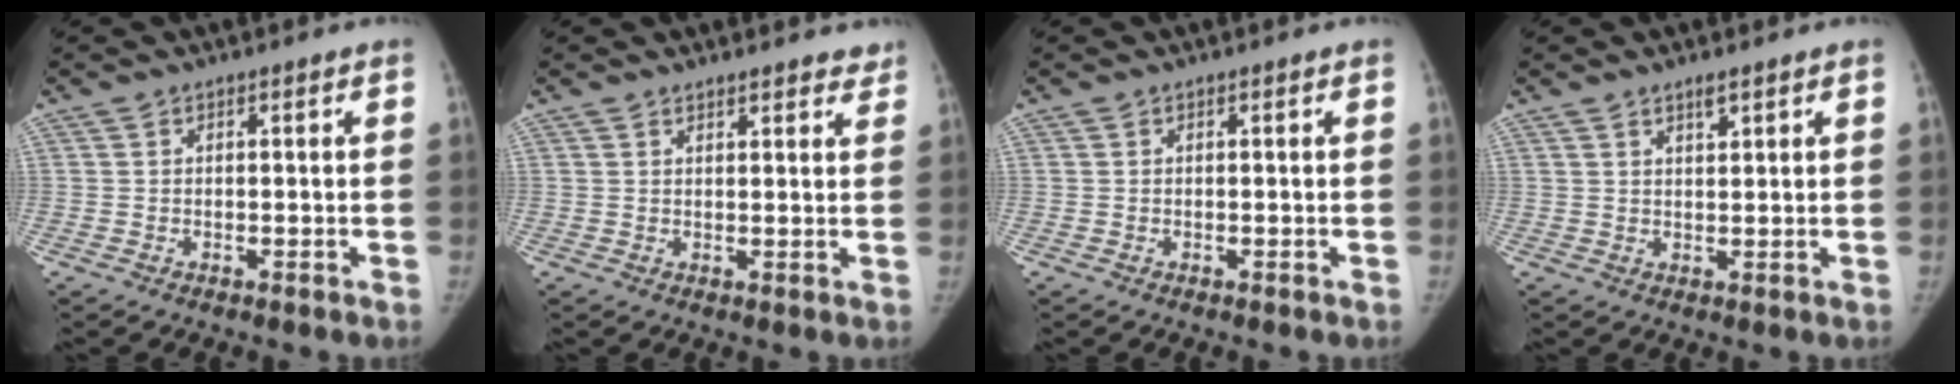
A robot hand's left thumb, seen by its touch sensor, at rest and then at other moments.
{"total": 4.7, "force": [4.2, 1.6, 1.5], "torque": [0.010, -0.015, 0.046]}
{"total": 0.0}
{"total": 2.2, "force": [1.6, 0.6, 1.4], "torque": [-0.020, -0.011, 0.030]}